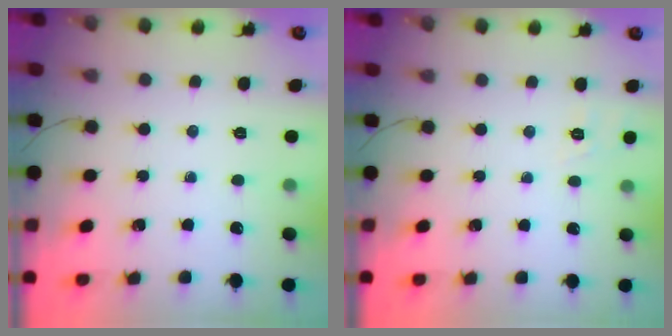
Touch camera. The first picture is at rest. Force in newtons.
{"total": 7.0, "press": 6.7, "slide": 2.1}